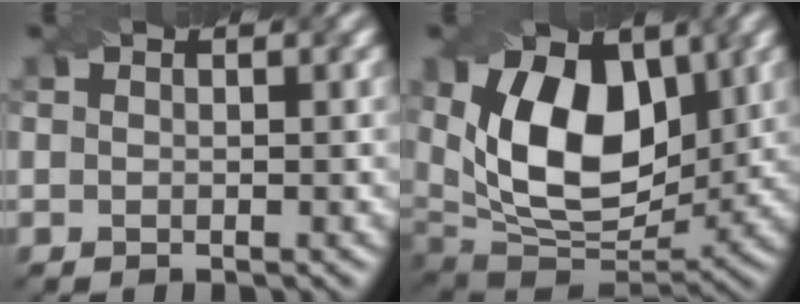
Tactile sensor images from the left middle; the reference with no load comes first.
{"total": 12.5, "force": [2.9, 7.6, 9.5], "torque": [-0.167, -0.007, 0.045]}